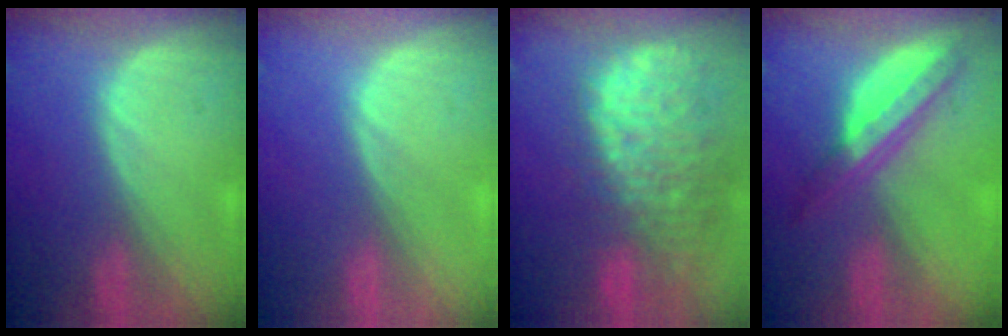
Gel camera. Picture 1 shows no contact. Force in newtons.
{"total": 0.0}
{"total": 14.4, "press": 11.8, "slide": 8.2}
{"total": 6.5, "press": 5.7, "slide": 3.1}